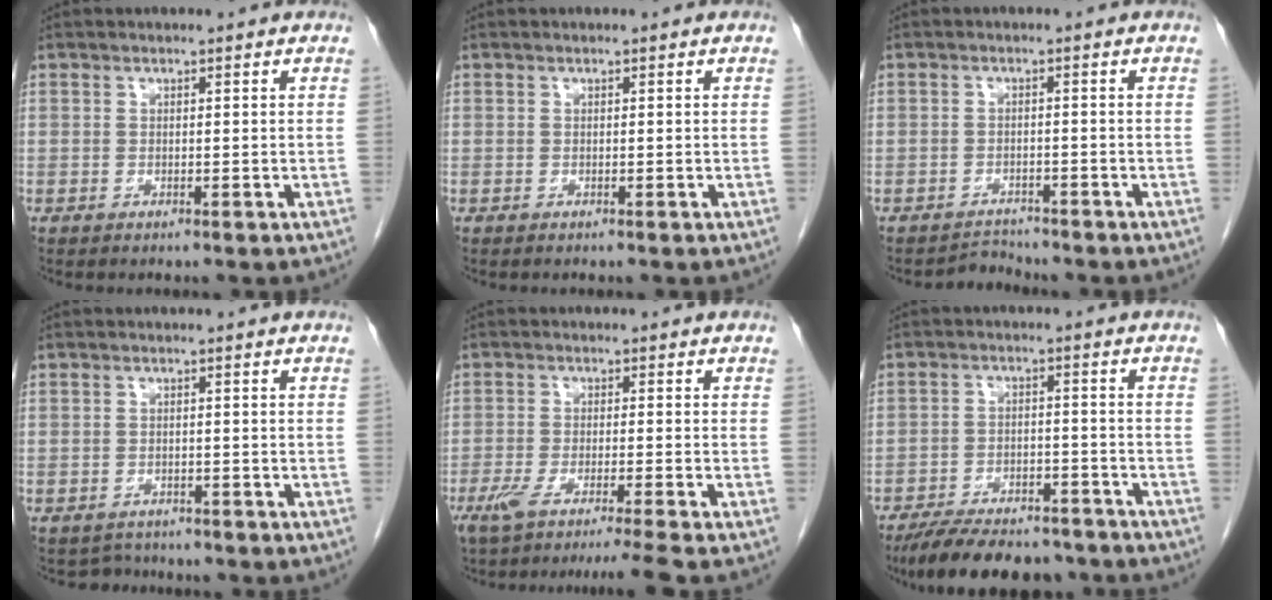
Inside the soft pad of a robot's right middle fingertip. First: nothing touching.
{"total": 0.0}
{"total": 2.3, "force": [-2.0, 0.1, -1.1], "torque": [0.024, -0.006, -0.031]}
{"total": 2.3, "force": [-2.0, 0.9, -0.6], "torque": [0.007, -0.002, -0.031]}
{"total": 9.5, "force": [-7.8, -1.8, 5.2], "torque": [-0.064, -0.024, -0.121]}
{"total": 13.9, "force": [-12.1, 4.3, 5.4], "torque": [-0.081, 0.002, -0.175]}